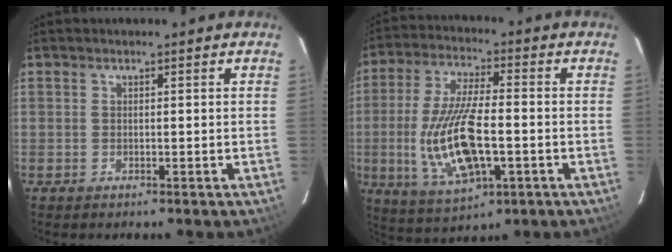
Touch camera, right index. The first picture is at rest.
{"total": 16.0, "force": [-3.2, 5.9, 14.5], "torque": [-0.297, -0.011, -0.048]}